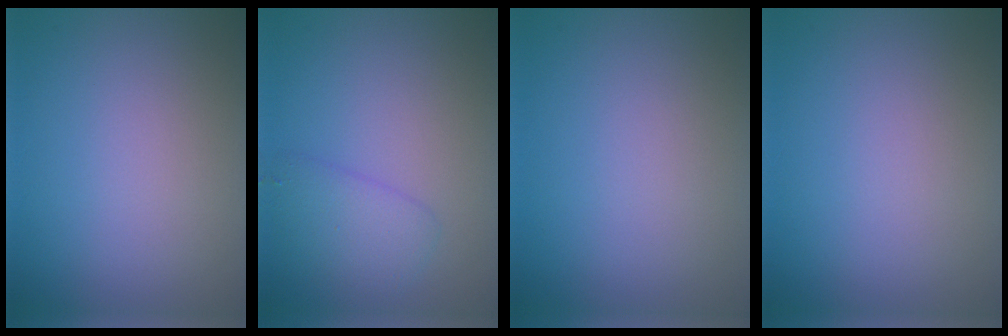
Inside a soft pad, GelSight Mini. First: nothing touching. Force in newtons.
{"total": 2.5, "press": 2.5, "slide": 0.2}
{"total": 0.0}
{"total": 0.0}